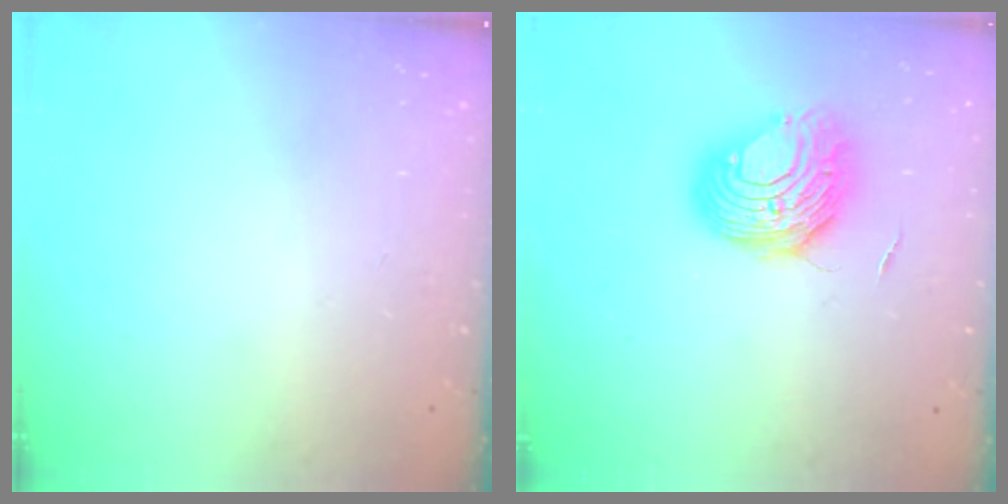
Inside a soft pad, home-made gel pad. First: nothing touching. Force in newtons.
{"total": 9.6, "press": 9.5, "slide": 0.7}